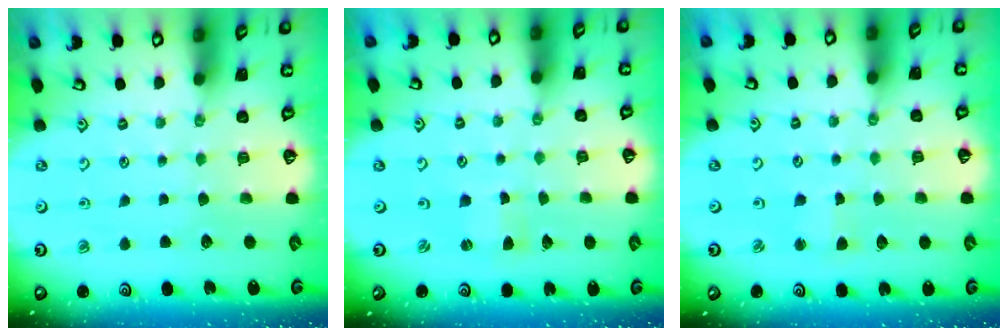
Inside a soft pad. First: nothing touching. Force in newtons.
{"total": 0.0}
{"total": 2.6, "press": 2.6, "slide": 0.3}